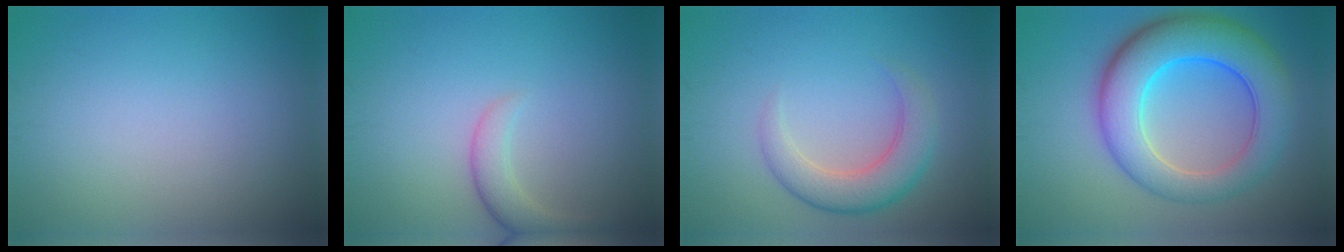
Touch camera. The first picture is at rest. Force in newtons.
{"total": 2.6, "press": 2.6, "slide": 0.3}
{"total": 4.4, "press": 4.4, "slide": 0.3}
{"total": 10.0, "press": 10.0, "slide": 0.2}